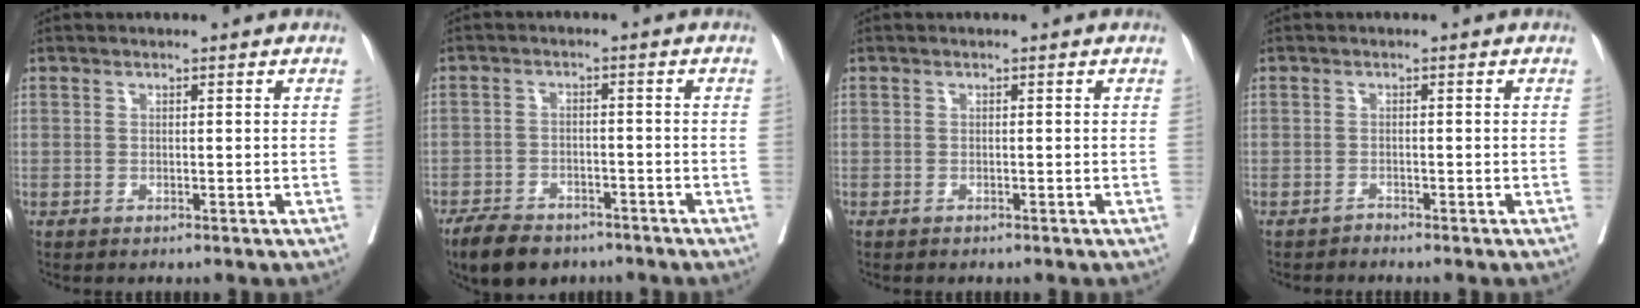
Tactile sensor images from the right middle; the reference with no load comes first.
{"total": 8.4, "force": [-6.7, 3.7, 3.7], "torque": [-0.063, -0.007, -0.105]}
{"total": 0.5, "force": [-0.5, 0.0, 0.2], "torque": [-0.002, -0.002, -0.008]}
{"total": 0.8, "force": [-0.7, -0.3, -0.1], "torque": [-0.003, -0.004, -0.013]}